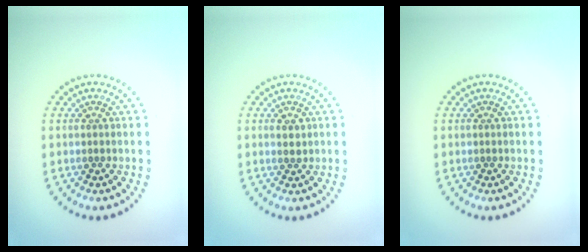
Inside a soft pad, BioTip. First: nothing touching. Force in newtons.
{"total": 1.1, "press": 1.1, "slide": 0.4}
{"total": 0.0}